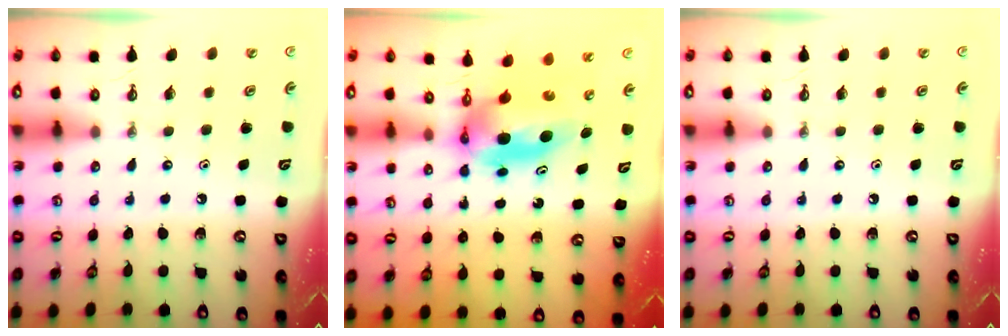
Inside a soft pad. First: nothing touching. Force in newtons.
{"total": 6.7, "press": 6.7, "slide": 1.0}
{"total": 0.0}